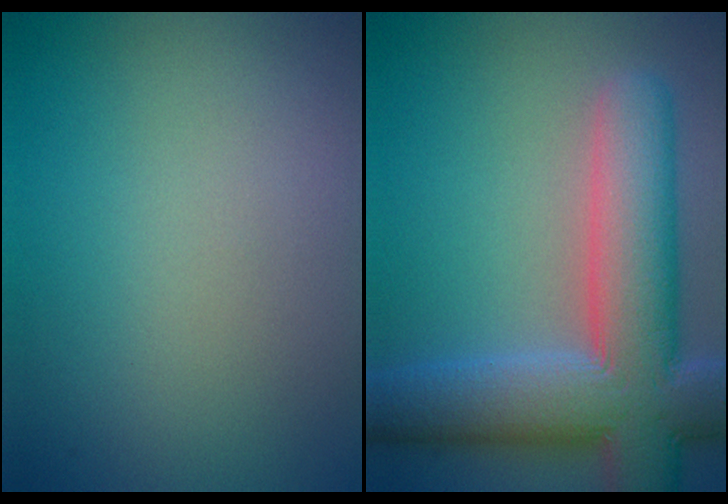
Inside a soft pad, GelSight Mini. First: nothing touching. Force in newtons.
{"total": 11.1, "press": 11.0, "slide": 1.0}